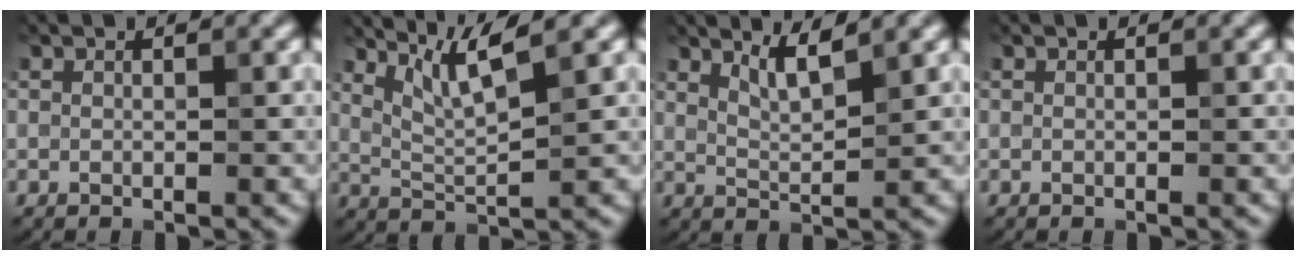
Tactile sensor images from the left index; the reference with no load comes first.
{"total": 4.2, "force": [2.7, 0.6, 3.1], "torque": [-0.068, -0.001, 0.061]}
{"total": 2.5, "force": [1.7, 0.5, 1.7], "torque": [-0.033, -0.007, 0.036]}
{"total": 0.0}